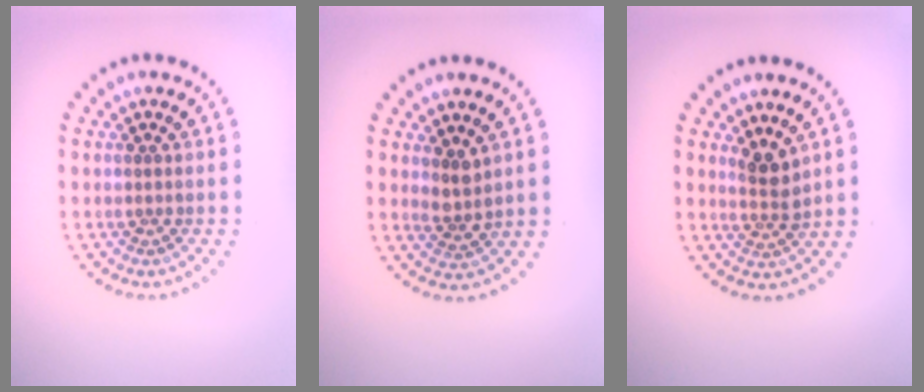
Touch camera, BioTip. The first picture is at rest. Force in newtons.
{"total": 2.0, "press": 1.5, "slide": 1.2}
{"total": 2.3, "press": 1.8, "slide": 1.4}